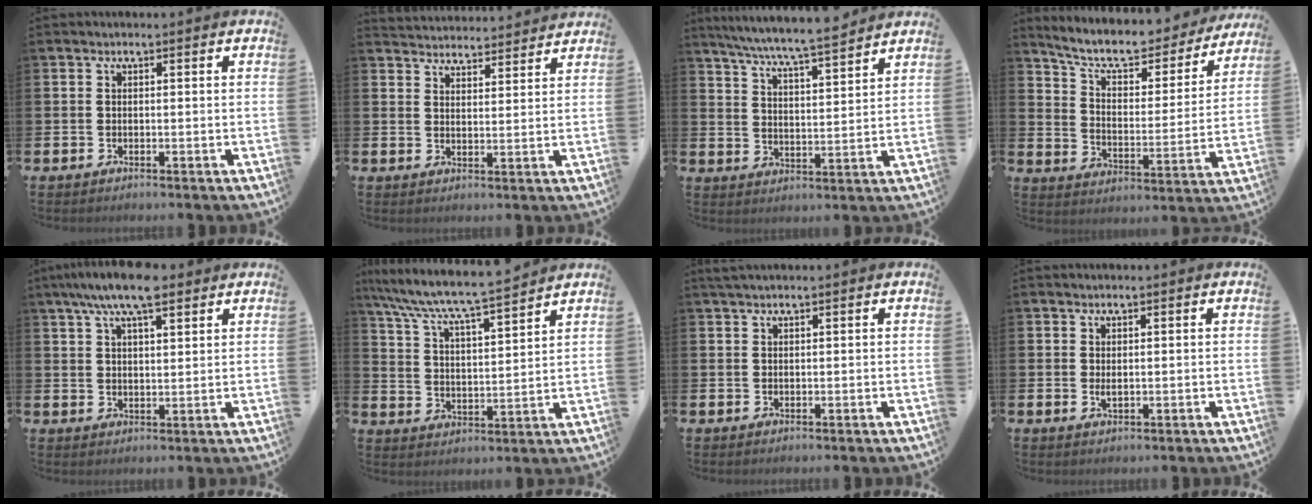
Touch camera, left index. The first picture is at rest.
{"total": 4.1, "force": [4.1, 0.4, -0.4], "torque": [-0.004, -0.030, 0.073]}
{"total": 7.2, "force": [6.8, -0.3, 2.3], "torque": [-0.071, -0.046, 0.118]}
{"total": 8.6, "force": [7.6, 2.5, 3.1], "torque": [-0.085, -0.052, 0.127]}
{"total": 8.1, "force": [6.5, 2.2, 4.2], "torque": [-0.079, -0.021, 0.115]}
{"total": 7.8, "force": [7.3, 0.2, 2.7], "torque": [-0.087, -0.053, 0.124]}
{"total": 1.2, "force": [1.1, 0.0, 0.5], "torque": [-0.010, 0.001, 0.020]}
{"total": 1.0, "force": [0.6, 0.3, 0.8], "torque": [-0.007, -0.003, 0.007]}